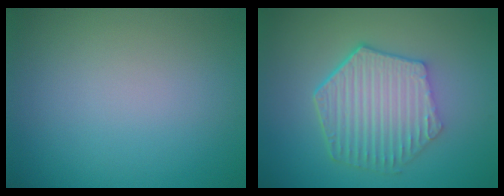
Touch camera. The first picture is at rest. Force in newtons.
{"total": 6.1, "press": 4.5, "slide": 4.0}